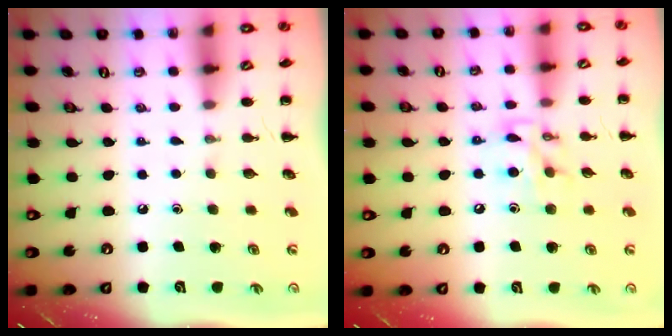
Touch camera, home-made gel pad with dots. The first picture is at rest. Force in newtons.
{"total": 10.2, "press": 10.2, "slide": 0.8}